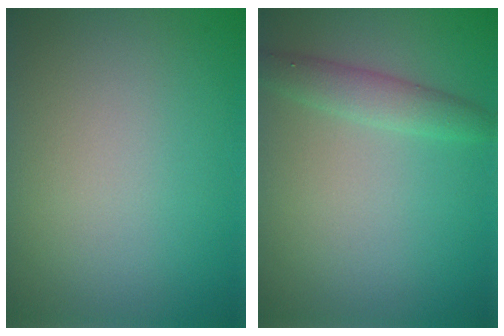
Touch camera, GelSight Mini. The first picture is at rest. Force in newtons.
{"total": 2.3, "press": 2.3, "slide": 0.1}